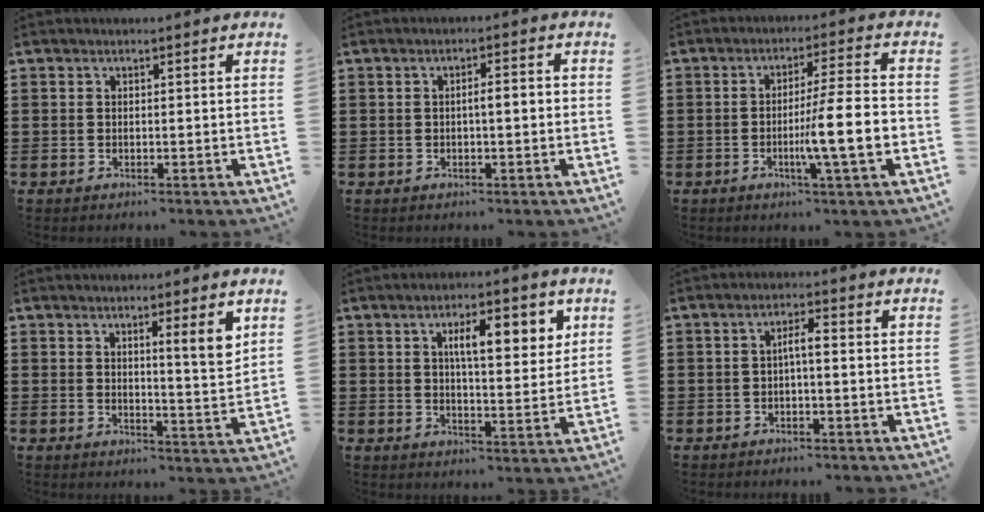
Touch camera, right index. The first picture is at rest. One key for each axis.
{"total": 2.2, "fx": -0.3, "fy": 0.3, "fz": 2.1, "tx": -0.037, "ty": 0.001, "tz": -0.006}
{"total": 9.5, "fx": -2.3, "fy": 0.3, "fz": 9.2, "tx": -0.145, "ty": -0.010, "tz": -0.042}
{"total": 5.2, "fx": 2.9, "fy": -0.1, "fz": 4.3, "tx": -0.073, "ty": -0.010, "tz": 0.043}
{"total": 7.9, "fx": 3.0, "fy": 2.5, "fz": 6.8, "tx": -0.106, "ty": -0.003, "tz": 0.042}
{"total": 2.4, "fx": -0.4, "fy": 0.4, "fz": 2.4, "tx": -0.044, "ty": 0.004, "tz": -0.011}